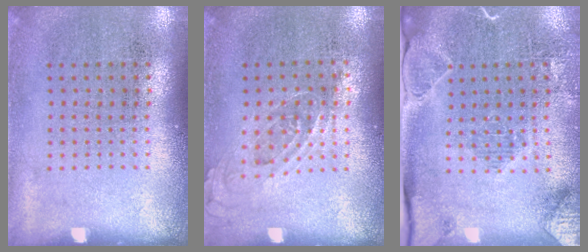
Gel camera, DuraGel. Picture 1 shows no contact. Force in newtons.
{"total": 0.7, "press": 0.5, "slide": 0.4}
{"total": 2.1, "press": 2.1, "slide": 0.5}